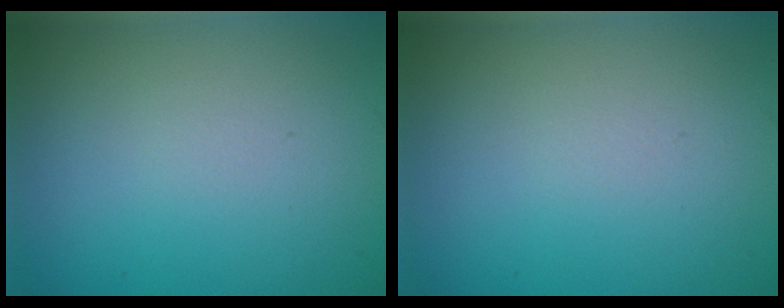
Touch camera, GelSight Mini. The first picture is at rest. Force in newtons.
{"total": 0.0}